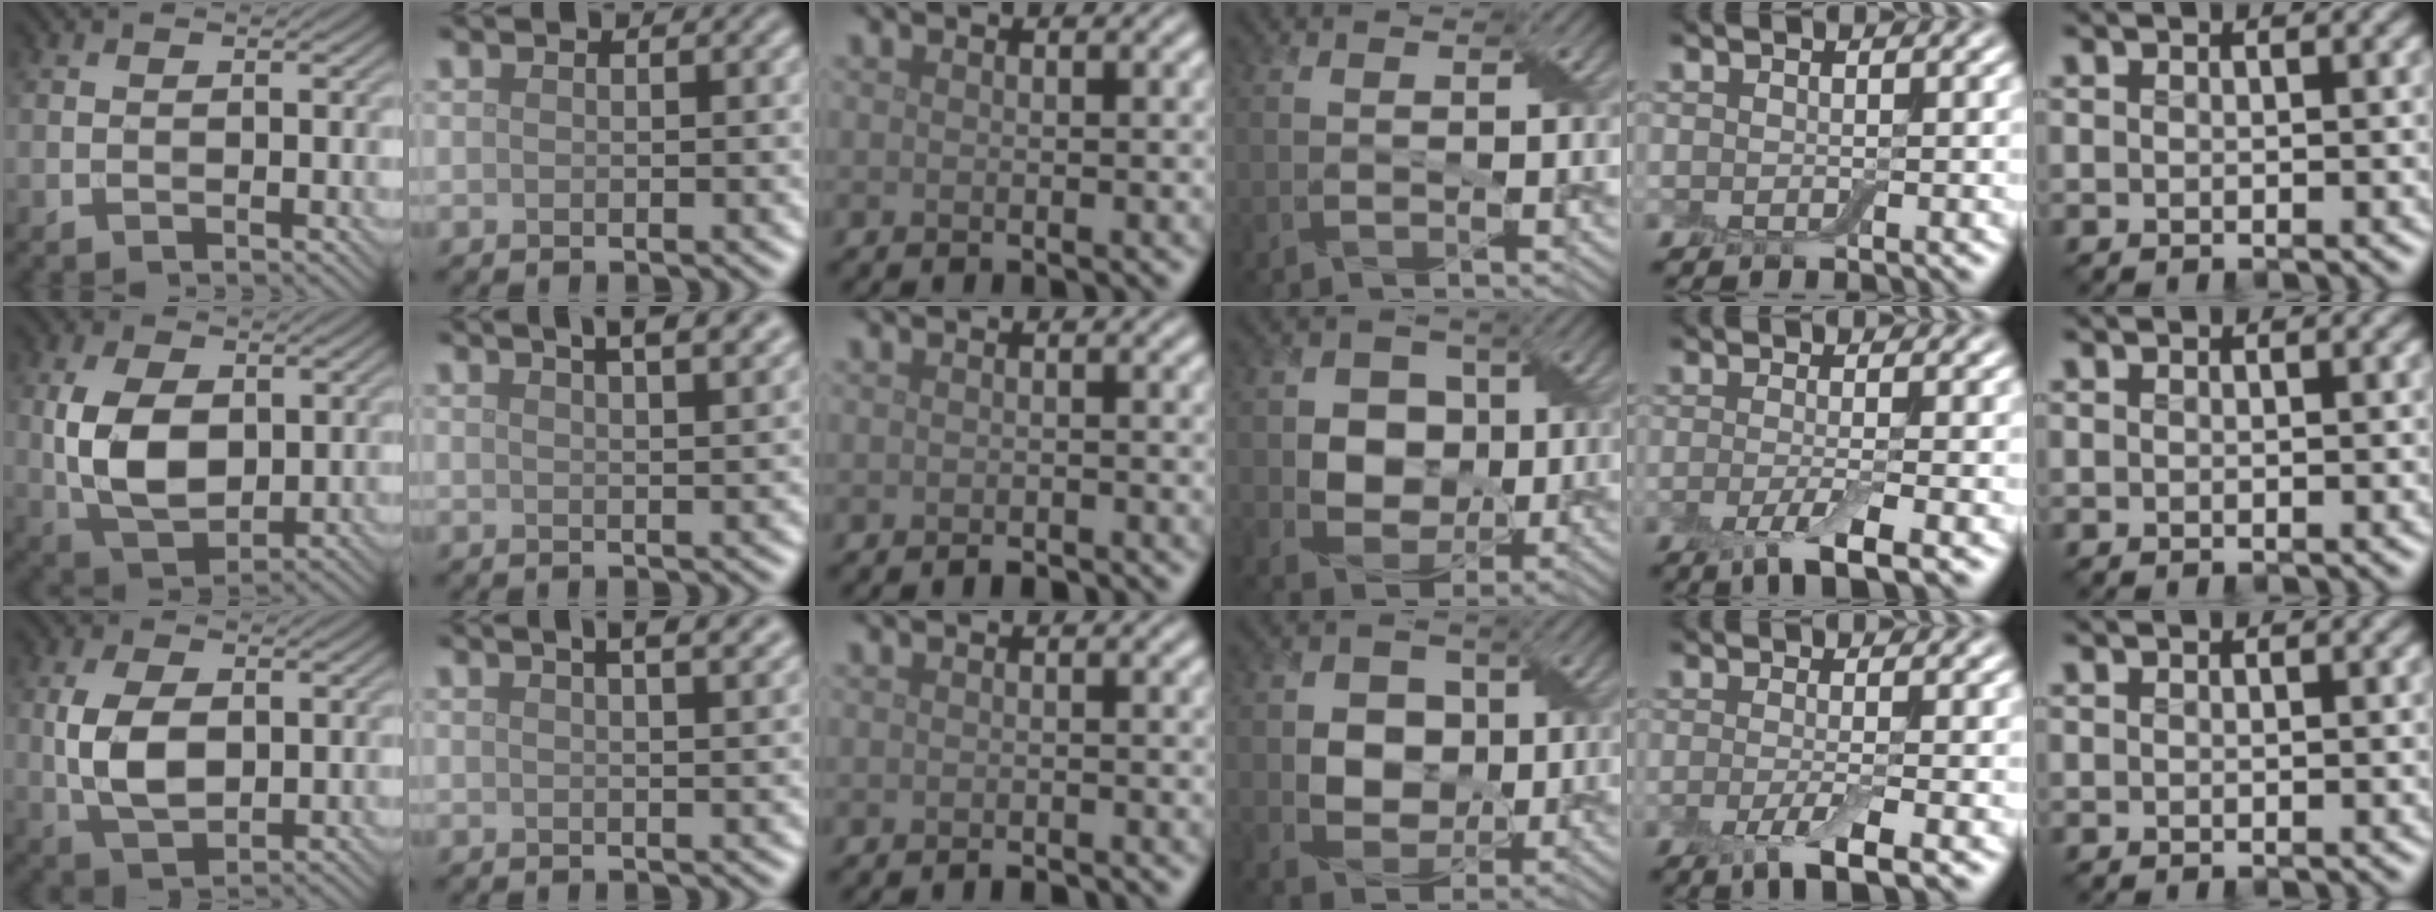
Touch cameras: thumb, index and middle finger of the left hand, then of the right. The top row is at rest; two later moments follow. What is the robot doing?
{"motion": "peel", "object": "small bumper sticker"}